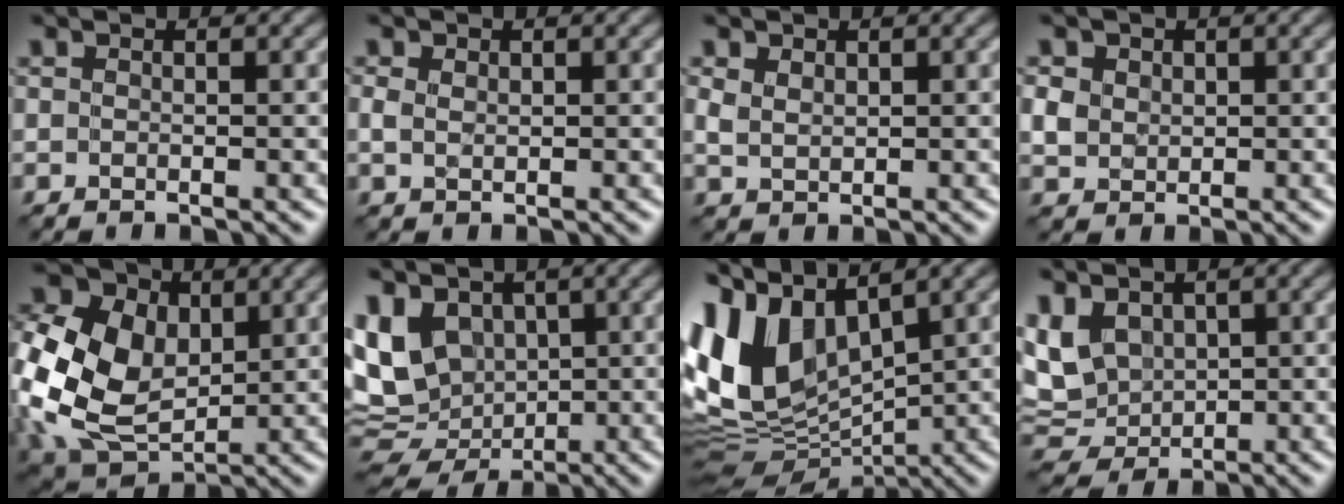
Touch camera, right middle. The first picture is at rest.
{"total": 1.2, "force": [0.4, 1.0, 0.7], "torque": [-0.017, 0.003, 0.009]}
{"total": 1.4, "force": [0.9, 1.0, 0.6], "torque": [-0.019, 0.001, 0.020]}
{"total": 2.1, "force": [0.5, 1.9, 0.7], "torque": [-0.024, 0.005, 0.015]}
{"total": 12.6, "force": [0.7, 9.8, 7.9], "torque": [-0.195, 0.004, 0.017]}
{"total": 8.8, "force": [0.9, 6.8, 5.4], "torque": [-0.110, -0.006, 0.021]}
{"total": 11.8, "force": [2.6, 7.3, 8.9], "torque": [-0.214, 0.014, 0.044]}
{"total": 6.7, "force": [1.6, 4.9, 4.2], "torque": [-0.097, 0.005, 0.034]}